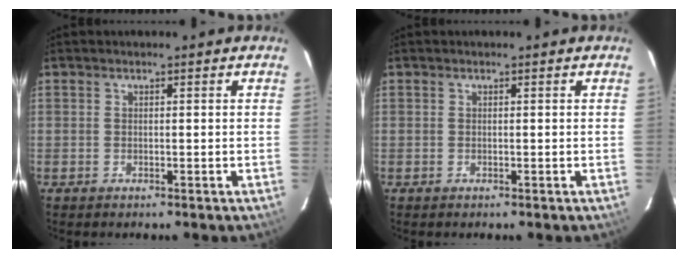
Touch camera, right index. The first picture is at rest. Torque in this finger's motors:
{"motor_torque": [0.09, 0.17, 0.00, 0.00]}